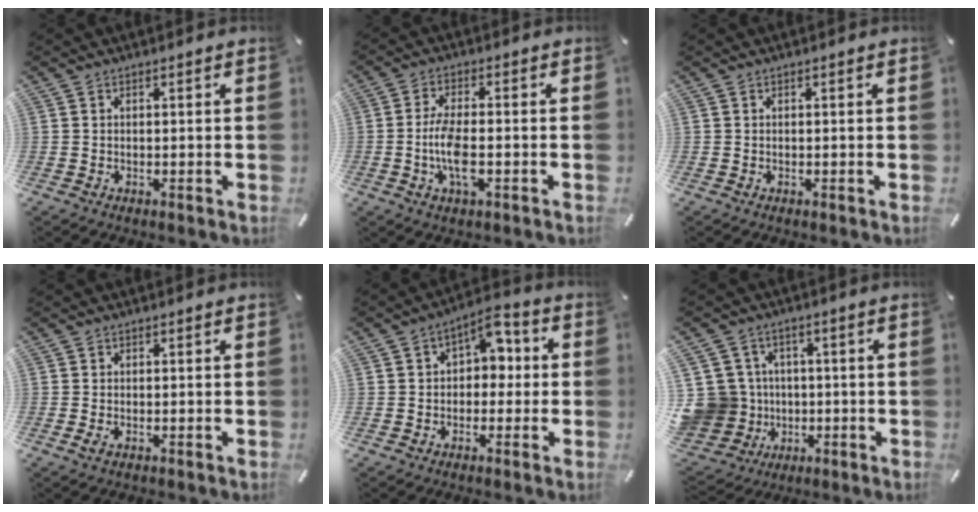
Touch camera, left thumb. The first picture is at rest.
{"total": 7.9, "force": [-1.7, 2.8, 7.2], "torque": [-0.155, -0.005, -0.033]}
{"total": 0.0}
{"total": 0.8, "force": [-0.2, 0.3, 0.7], "torque": [-0.012, -0.001, -0.003]}
{"total": 7.0, "force": [1.4, 5.3, 4.4], "torque": [-0.060, -0.007, 0.019]}
{"total": 12.0, "force": [-0.8, 11.5, 3.5], "torque": [-0.103, 0.008, -0.008]}